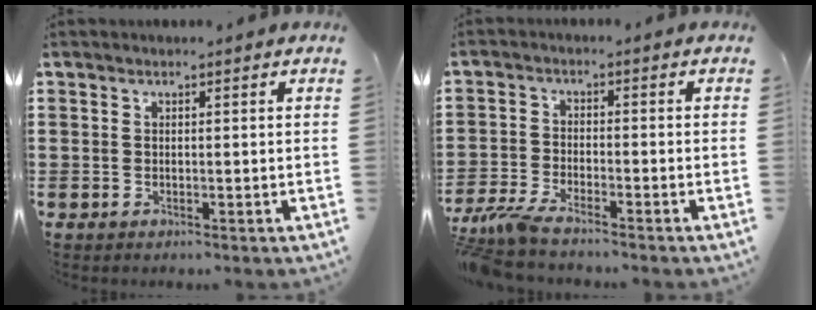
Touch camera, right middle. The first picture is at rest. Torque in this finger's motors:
{"motor_torque": [2.14, 0.00, 0.85, 0.21]}